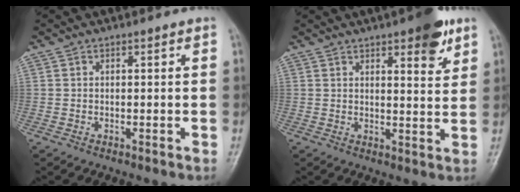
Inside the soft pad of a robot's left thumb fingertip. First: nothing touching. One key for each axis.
{"total": 8.0, "fx": 4.8, "fy": 2.3, "fz": 6.0, "tx": -0.065, "ty": -0.024, "tz": 0.061}